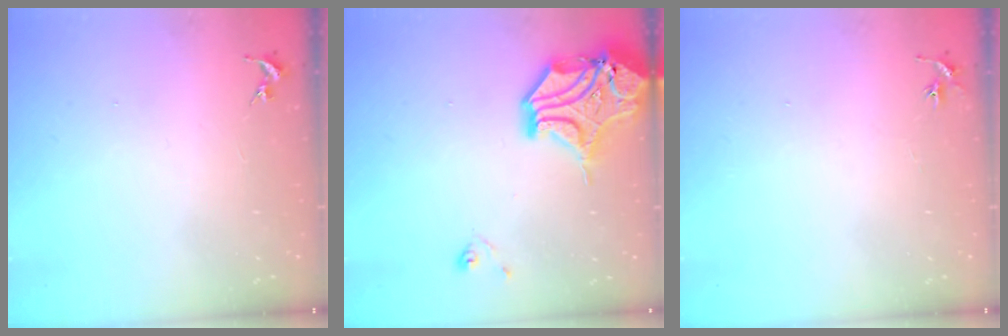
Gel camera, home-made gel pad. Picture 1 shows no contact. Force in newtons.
{"total": 16.5, "press": 16.3, "slide": 2.5}
{"total": 2.9, "press": 2.9, "slide": 0.3}